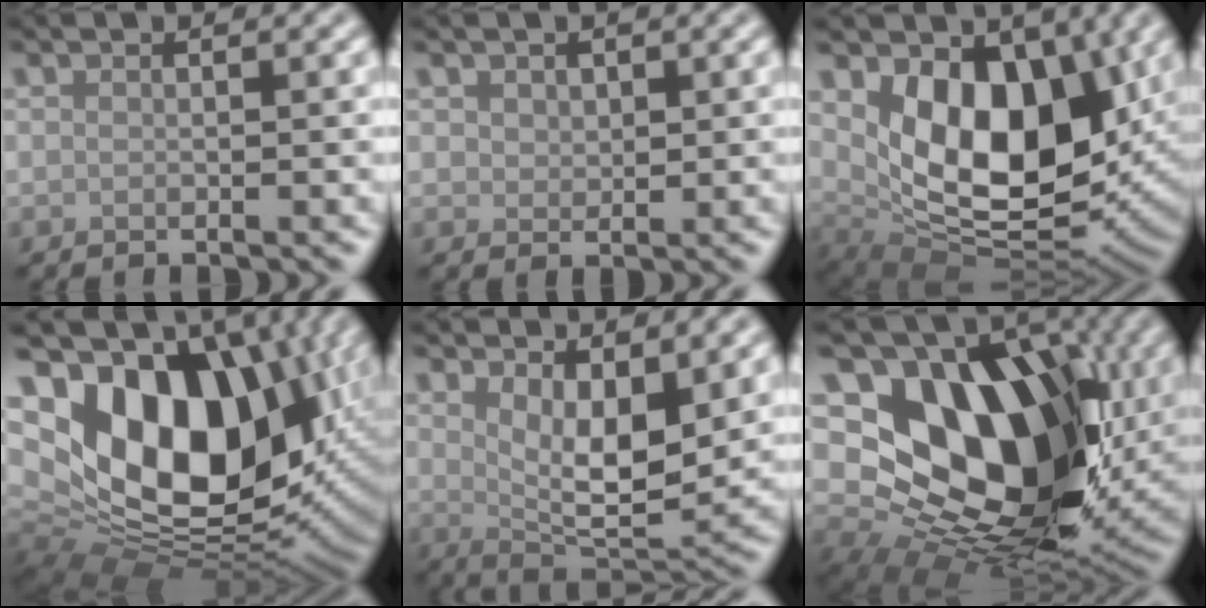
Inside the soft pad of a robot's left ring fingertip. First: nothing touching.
{"total": 1.7, "force": [0.9, 1.3, 0.6], "torque": [-0.017, -0.004, 0.016]}
{"total": 11.6, "force": [2.6, 7.1, 8.8], "torque": [-0.133, -0.029, 0.050]}
{"total": 19.1, "force": [3.6, 12.8, 13.7], "torque": [-0.260, -0.018, 0.084]}
{"total": 6.5, "force": [2.3, 2.9, 5.3], "torque": [-0.091, -0.020, 0.043]}
{"total": 18.2, "force": [3.4, 13.0, 12.3], "torque": [-0.196, -0.013, 0.077]}